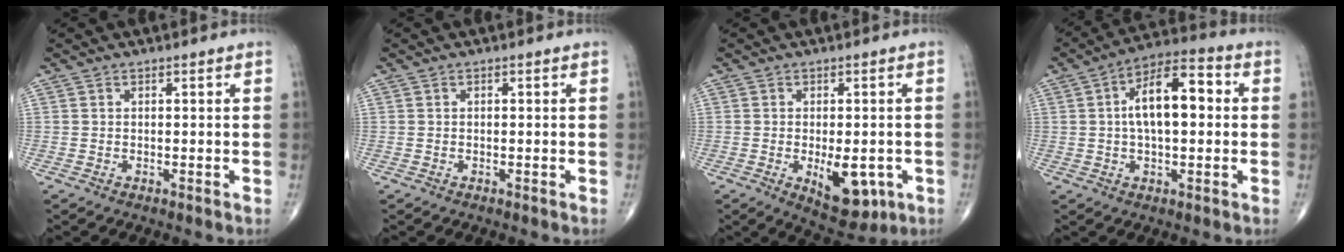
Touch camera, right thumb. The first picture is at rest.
{"total": 0.0}
{"total": 9.3, "force": [-2.7, 4.5, 7.7], "torque": [-0.086, -0.008, -0.024]}
{"total": 12.9, "force": [1.5, 6.1, 11.2], "torque": [-0.177, 0.028, 0.014]}